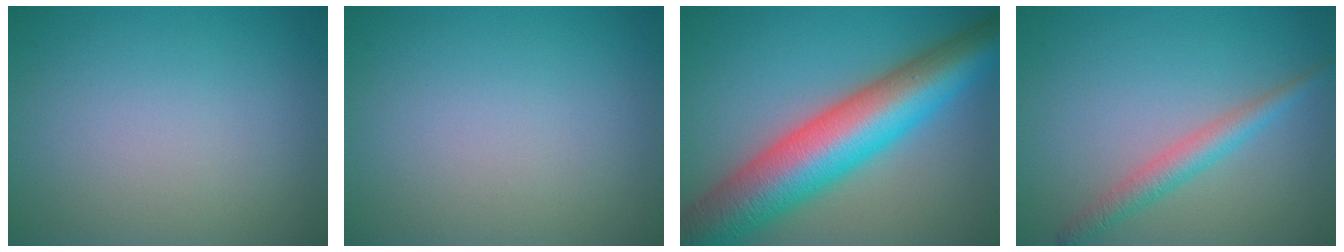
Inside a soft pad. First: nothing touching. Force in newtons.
{"total": 0.0}
{"total": 12.5, "press": 12.5, "slide": 0.4}
{"total": 2.7, "press": 2.7, "slide": 0.2}